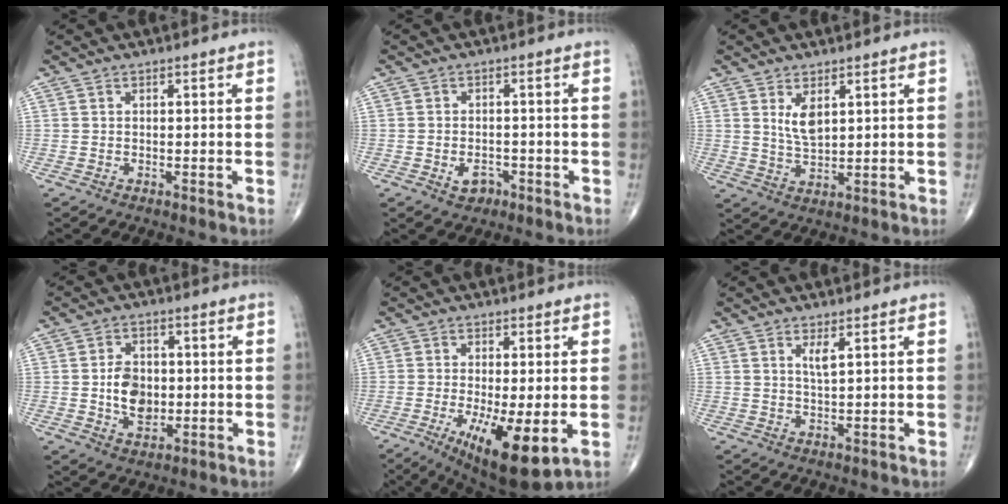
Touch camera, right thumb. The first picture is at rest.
{"total": 3.3, "force": [-1.5, 2.3, 1.8], "torque": [-0.015, 0.008, -0.019]}
{"total": 4.7, "force": [2.0, 2.1, 3.7], "torque": [-0.063, -0.019, 0.043]}
{"total": 7.8, "force": [-0.3, 5.5, 5.5], "torque": [-0.073, 0.000, -0.002]}
{"total": 12.7, "force": [-3.7, 3.8, 11.6], "torque": [-0.191, -0.025, -0.047]}
{"total": 2.3, "force": [1.2, 0.3, 2.0], "torque": [-0.043, -0.012, 0.025]}